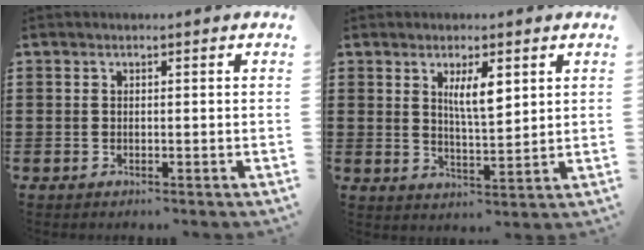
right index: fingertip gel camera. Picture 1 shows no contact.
{"total": 5.1, "force": [2.2, 1.4, 4.4], "torque": [-0.084, 0.001, 0.035]}